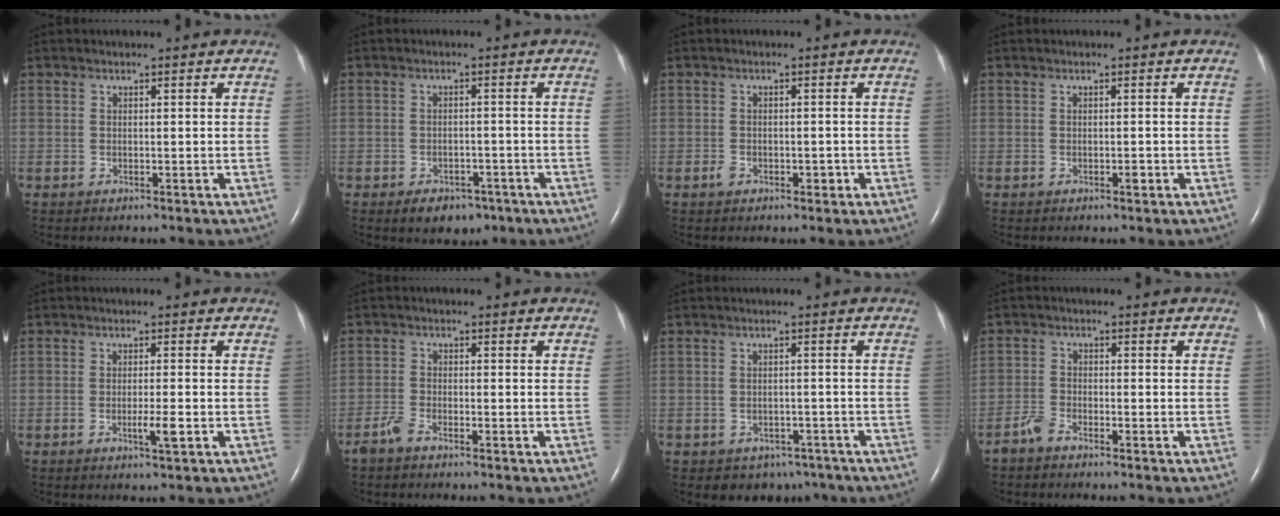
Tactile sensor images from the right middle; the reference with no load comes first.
{"total": 5.1, "force": [-3.3, 3.0, 2.3], "torque": [-0.032, 0.003, -0.038]}
{"total": 2.0, "force": [-0.9, 1.3, 1.2], "torque": [-0.021, 0.004, -0.011]}
{"total": 0.7, "force": [-0.3, 0.2, 0.5], "torque": [-0.010, 0.000, -0.004]}
{"total": 2.5, "force": [-0.9, 0.0, 2.3], "torque": [-0.043, -0.004, -0.016]}
{"total": 2.2, "force": [-1.9, 0.3, 1.1], "torque": [-0.032, -0.003, -0.040]}
{"total": 4.9, "force": [-3.6, 3.3, 0.7], "torque": [-0.003, 0.015, -0.040]}
{"total": 2.4, "force": [-2.1, 0.4, 1.0], "torque": [-0.028, -0.002, -0.044]}